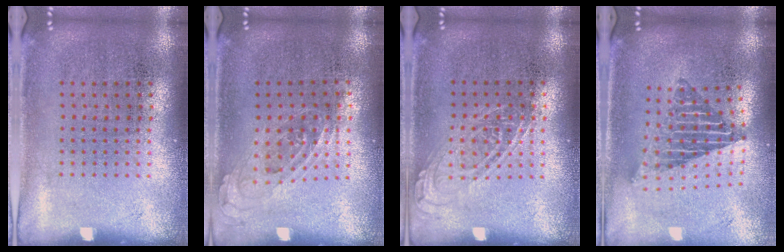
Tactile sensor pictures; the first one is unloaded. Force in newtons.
{"total": 0.8, "press": 0.7, "slide": 0.4}
{"total": 1.0, "press": 1.0, "slide": 0.2}
{"total": 1.9, "press": 1.5, "slide": 1.3}